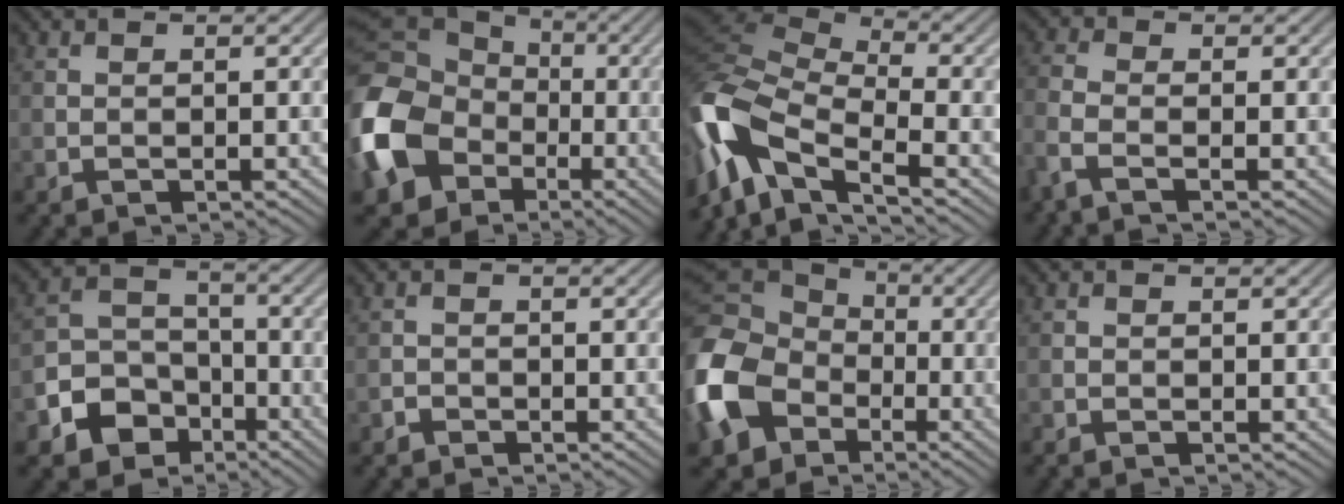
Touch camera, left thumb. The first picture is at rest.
{"total": 18.4, "force": [-4.5, 15.0, 9.6], "torque": [-0.288, -0.036, -0.107]}
{"total": 14.4, "force": [-5.0, 6.6, 11.7], "torque": [-0.278, 0.000, -0.103]}
{"total": 3.5, "force": [-2.0, 1.0, 2.7], "torque": [-0.070, -0.007, -0.057]}
{"total": 7.9, "force": [-4.2, 5.9, 3.1], "torque": [-0.069, -0.007, -0.090]}
{"total": 1.0, "force": [-0.8, 0.6, 0.2], "torque": [-0.001, 0.000, -0.018]}
{"total": 16.8, "force": [-4.4, 13.3, 9.3], "torque": [-0.286, -0.032, -0.099]}
{"total": 0.5, "force": [-0.5, 0.2, 0.1], "torque": [-0.003, -0.003, -0.009]}